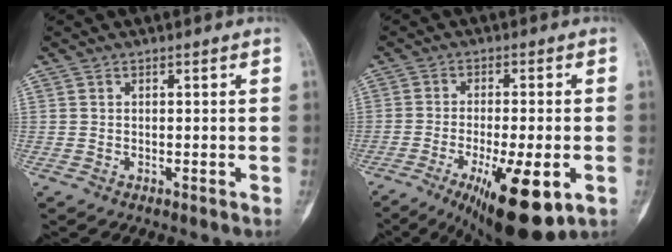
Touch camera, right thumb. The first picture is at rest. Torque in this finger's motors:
{"motor_torque": [0.90, 0.47, 1.63, -1.15, 0.36]}